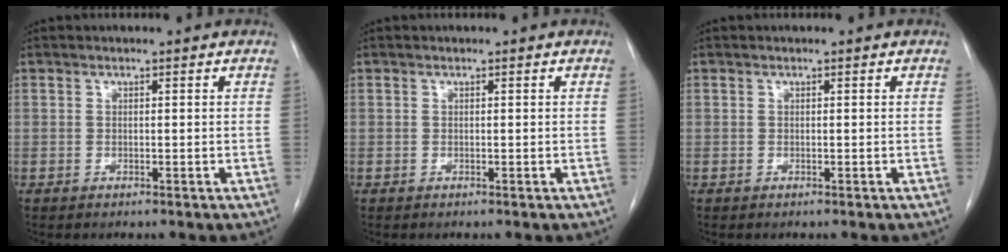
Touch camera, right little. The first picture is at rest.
{"total": 0.0}
{"total": 0.0}